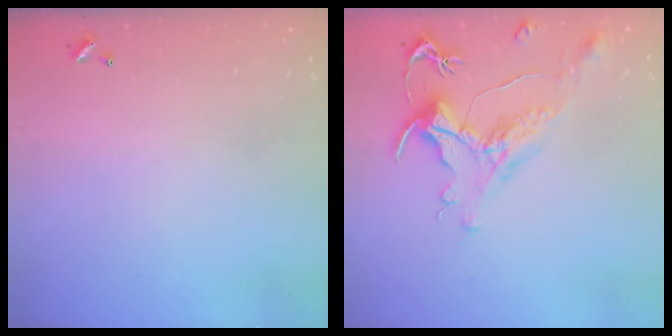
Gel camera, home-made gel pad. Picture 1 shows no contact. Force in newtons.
{"total": 1.8, "press": 1.2, "slide": 1.3}